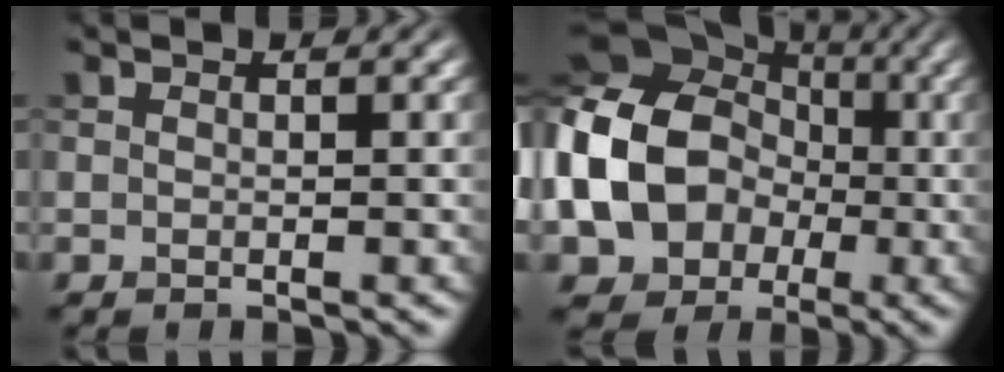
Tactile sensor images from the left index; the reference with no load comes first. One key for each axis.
{"total": 16.7, "fx": -2.2, "fy": 14.0, "fz": 8.9, "tx": -0.205, "ty": -0.006, "tz": -0.075}